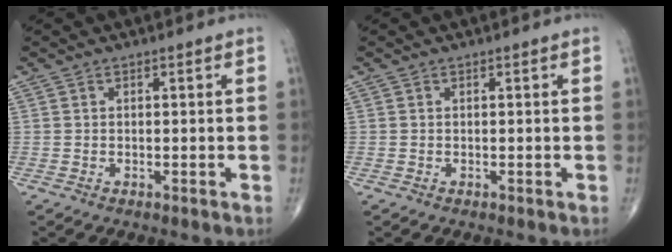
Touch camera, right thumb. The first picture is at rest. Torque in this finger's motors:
{"motor_torque": [0.24, 0.11, 0.06, 0.14, 0.03]}